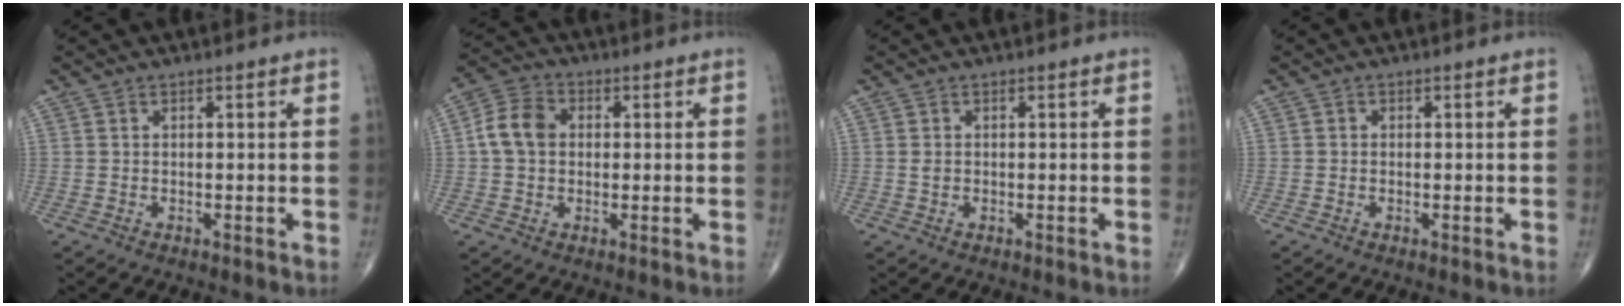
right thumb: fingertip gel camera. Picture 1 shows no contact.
{"total": 7.2, "force": [0.5, 5.6, 4.6], "torque": [-0.080, 0.017, 0.002]}
{"total": 0.9, "force": [0.0, 0.7, 0.6], "torque": [-0.012, -0.001, 0.000]}
{"total": 0.5, "force": [-0.1, 0.5, 0.1], "torque": [0.000, 0.002, -0.004]}